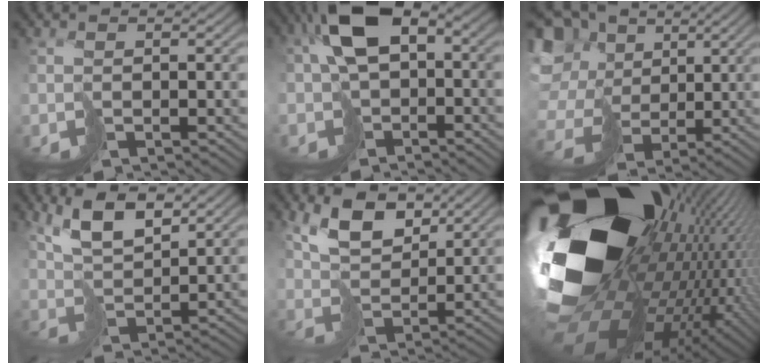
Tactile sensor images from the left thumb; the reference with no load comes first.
{"total": 10.8, "force": [0.3, 7.6, 7.6], "torque": [-0.152, -0.005, -0.005]}
{"total": 17.8, "force": [3.8, 14.4, 9.8], "torque": [-0.308, 0.008, 0.087]}
{"total": 7.3, "force": [4.5, 2.9, 5.0], "torque": [-0.113, 0.004, 0.090]}
{"total": 7.7, "force": [4.5, 4.0, 4.8], "torque": [-0.108, 0.000, 0.084]}
{"total": 23.1, "force": [3.1, 16.5, 15.8], "torque": [-0.323, -0.043, 0.049]}